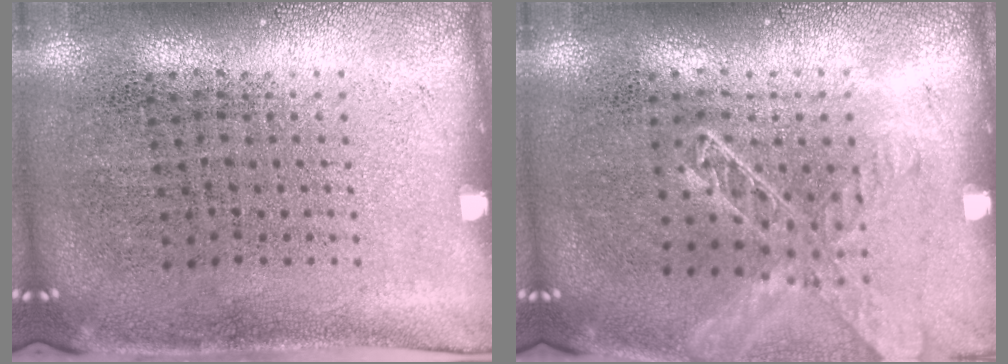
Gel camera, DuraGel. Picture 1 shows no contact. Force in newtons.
{"total": 1.4, "press": 1.3, "slide": 0.5}